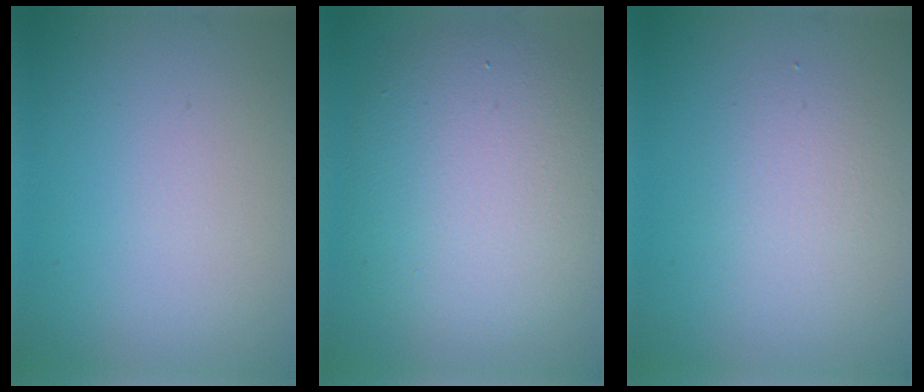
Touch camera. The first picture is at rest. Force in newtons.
{"total": 8.8, "press": 8.8, "slide": 0.5}
{"total": 2.2, "press": 2.2, "slide": 0.1}